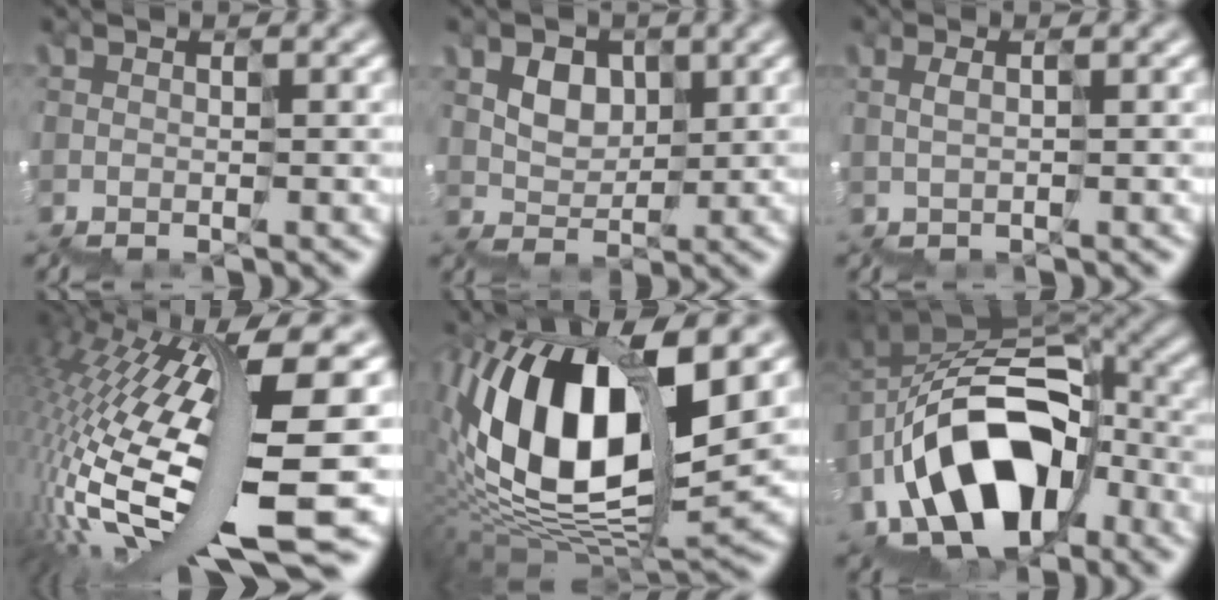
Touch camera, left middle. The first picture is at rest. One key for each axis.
{"total": 2.4, "fx": 1.6, "fy": 1.5, "fz": -1.1, "tx": 0.007, "ty": 0.017, "tz": 0.028}
{"total": 0.7, "fx": 0.4, "fy": -0.3, "fz": -0.5, "tx": 0.002, "ty": 0.012, "tz": 0.006}
{"total": 15.0, "fx": -0.7, "fy": 2.6, "fz": 14.8, "tx": -0.303, "ty": -0.007, "tz": 0.006}
{"total": 13.0, "fx": 2.6, "fy": 6.7, "fz": 10.8, "tx": -0.224, "ty": 0.018, "tz": 0.043}
{"total": 12.2, "fx": -4.9, "fy": 7.8, "fz": 8.0, "tx": -0.130, "ty": 0.016, "tz": -0.092}